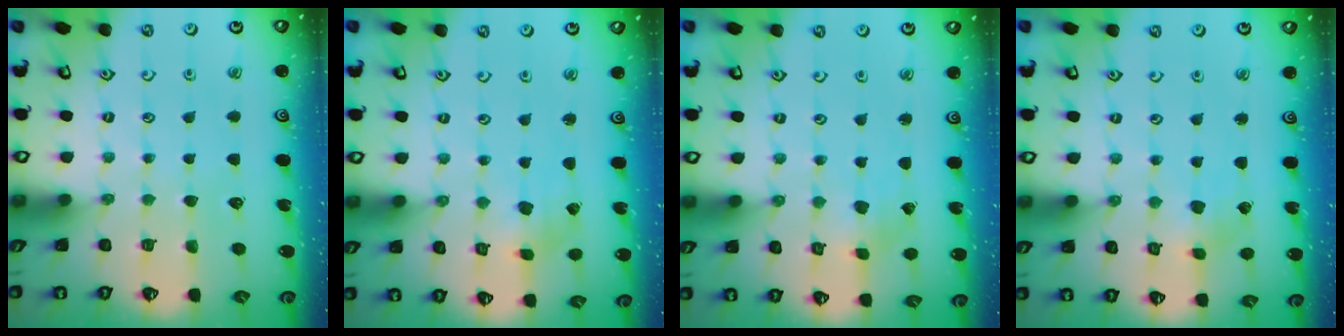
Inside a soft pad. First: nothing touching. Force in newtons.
{"total": 2.6, "press": 2.5, "slide": 0.5}
{"total": 0.9, "press": 0.9, "slide": 0.1}
{"total": 1.9, "press": 1.9, "slide": 0.2}